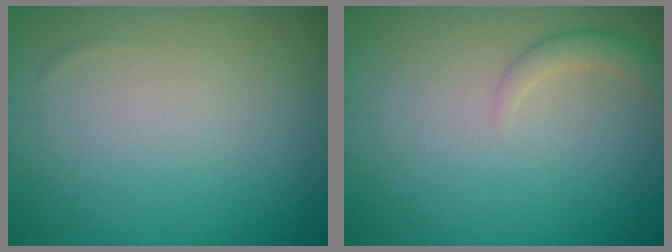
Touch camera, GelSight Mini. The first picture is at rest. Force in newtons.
{"total": 1.7, "press": 1.7, "slide": 0.1}